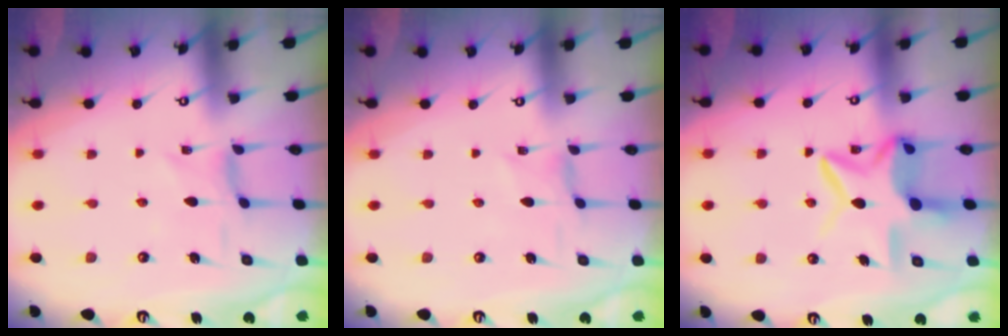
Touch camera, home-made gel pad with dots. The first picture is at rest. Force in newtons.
{"total": 0.0}
{"total": 11.5, "press": 11.5, "slide": 1.0}